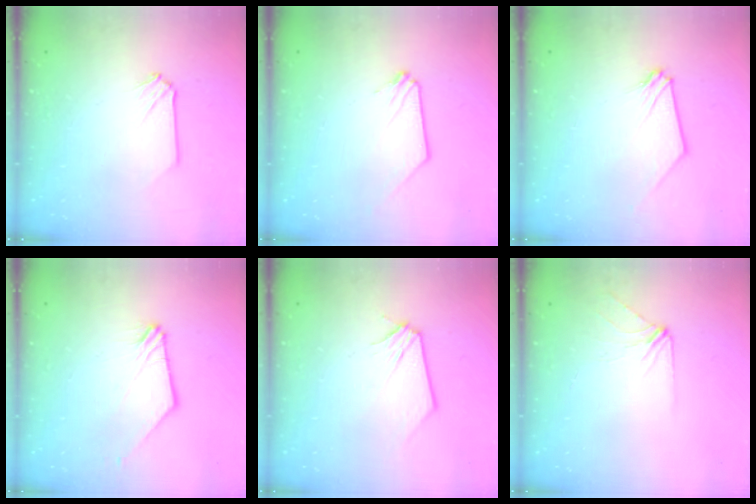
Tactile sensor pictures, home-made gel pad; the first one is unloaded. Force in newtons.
{"total": 0.0}
{"total": 0.0}
{"total": 1.1, "press": 1.0, "slide": 0.3}
{"total": 0.0}
{"total": 3.4, "press": 3.3, "slide": 0.6}